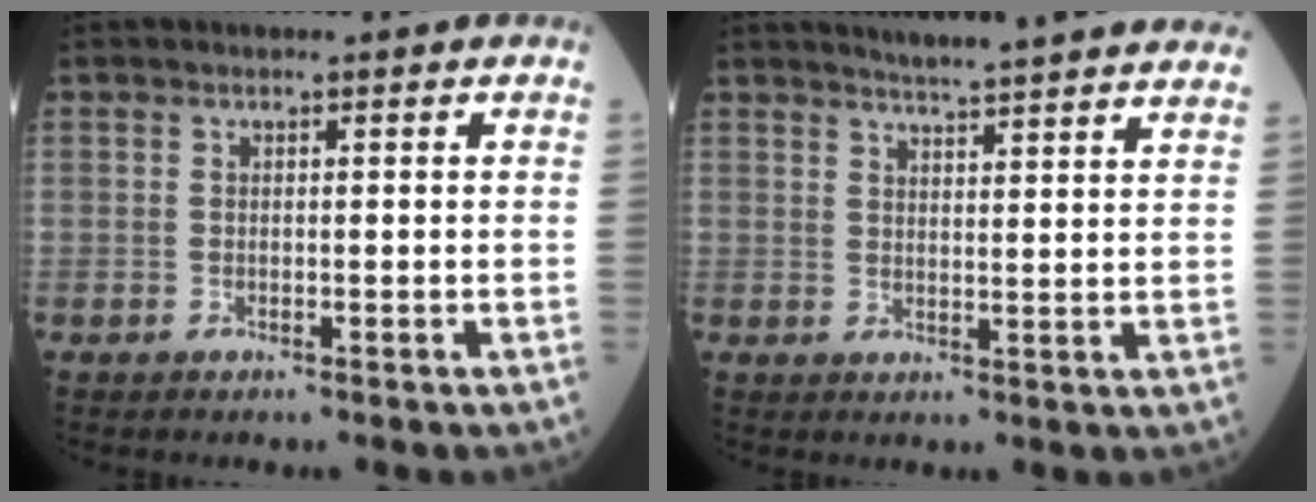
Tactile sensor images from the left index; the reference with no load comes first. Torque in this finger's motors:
{"motor_torque": [0.52, -0.82, 0.08, 0.03]}